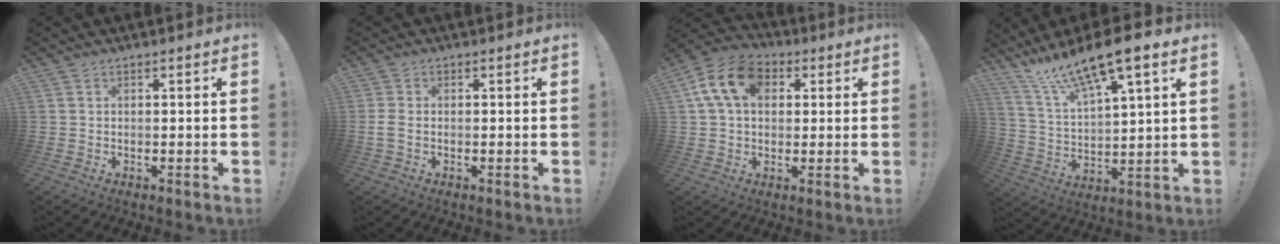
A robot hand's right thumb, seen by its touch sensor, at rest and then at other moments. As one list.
[{"total": 2.5, "force": [-0.3, 1.4, 2.0], "torque": [-0.041, 0.005, -0.003]}, {"total": 14.1, "force": [4.2, 10.0, 9.0], "torque": [-0.150, 0.003, 0.083]}, {"total": 14.2, "force": [11.4, 2.6, 8.1], "torque": [-0.155, -0.080, 0.196]}]